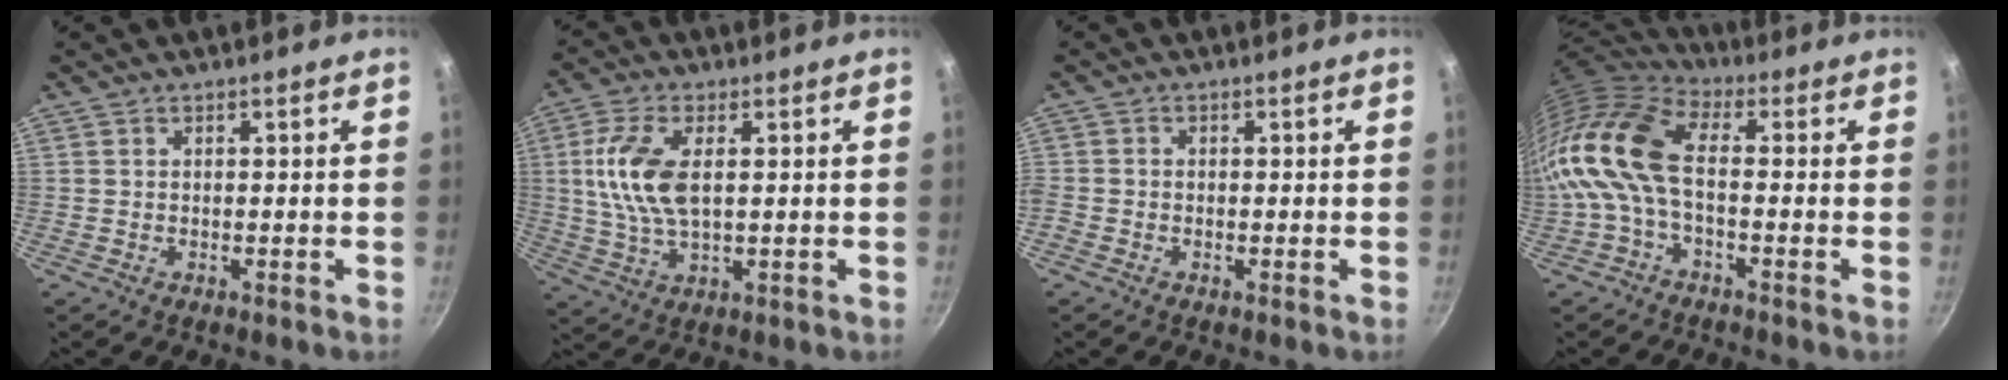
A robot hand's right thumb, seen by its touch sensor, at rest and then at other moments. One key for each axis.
{"total": 11.0, "fx": 1.8, "fy": 5.4, "fz": 9.4, "tx": -0.190, "ty": 0.002, "tz": 0.035}
{"total": 1.3, "fx": -0.6, "fy": 1.0, "fz": 0.5, "tx": -0.013, "ty": 0.003, "tz": -0.016}
{"total": 14.0, "fx": -0.7, "fy": 7.2, "fz": 12.0, "tx": -0.245, "ty": 0.021, "tz": -0.031}